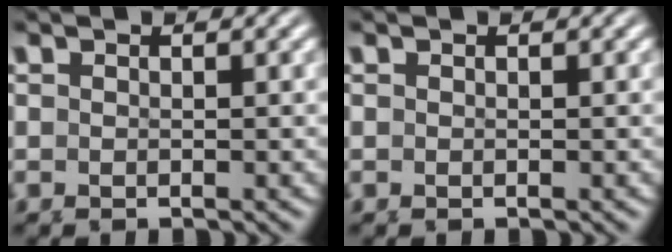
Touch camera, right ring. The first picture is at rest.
{"total": 0.0}